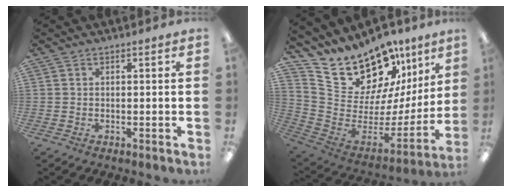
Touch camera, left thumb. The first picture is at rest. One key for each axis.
{"total": 20.9, "fx": 16.8, "fy": 10.0, "fz": 7.3, "tx": -0.112, "ty": -0.143, "tz": 0.317}